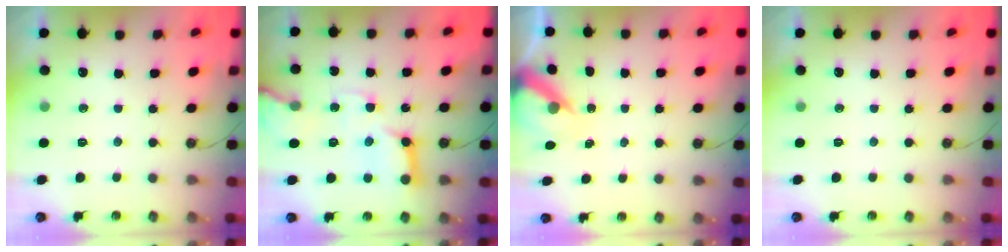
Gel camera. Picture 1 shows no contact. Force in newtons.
{"total": 15.9, "press": 15.8, "slide": 2.1}
{"total": 6.8, "press": 6.7, "slide": 0.6}
{"total": 0.0}